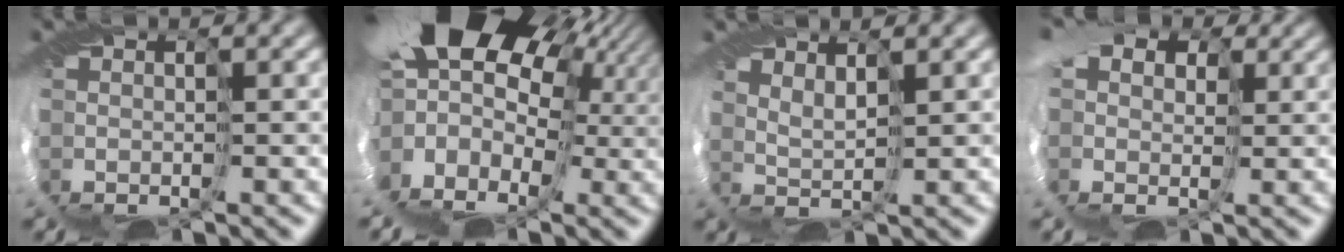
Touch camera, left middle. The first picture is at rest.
{"total": 13.7, "force": [4.9, 9.2, 8.9], "torque": [-0.189, 0.017, 0.081]}
{"total": 2.4, "force": [1.7, -1.4, -1.0], "torque": [0.005, 0.010, 0.022]}
{"total": 9.0, "force": [4.1, 6.5, 4.7], "torque": [-0.105, 0.029, 0.036]}